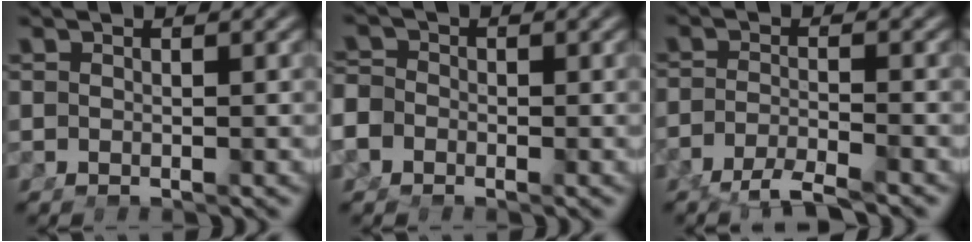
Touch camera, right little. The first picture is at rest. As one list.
[{"total": 3.3, "force": [-1.3, 2.8, 1.0], "torque": [-0.029, -0.019, -0.020]}, {"total": 2.9, "force": [-2.5, -0.3, 1.4], "torque": [-0.023, -0.014, -0.038]}]